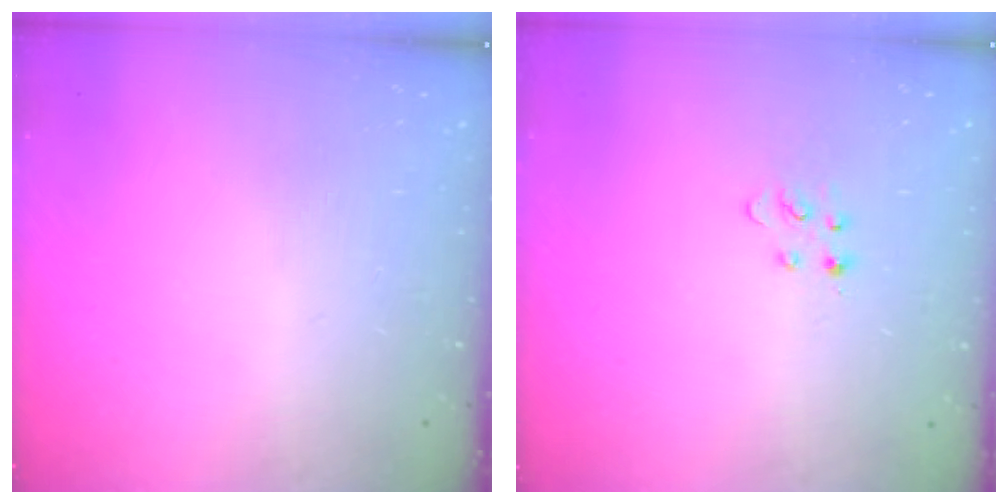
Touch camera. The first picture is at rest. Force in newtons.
{"total": 2.9, "press": 2.9, "slide": 0.4}